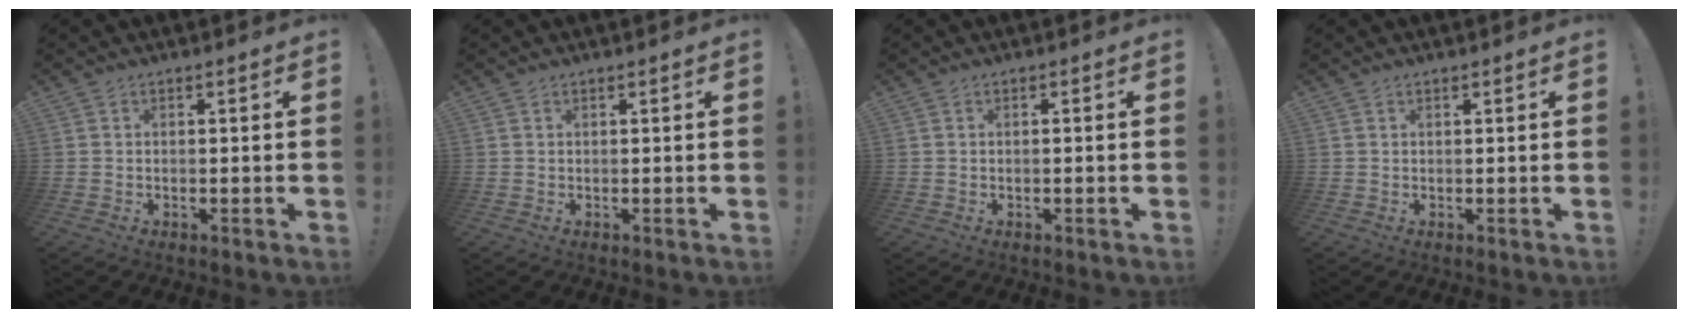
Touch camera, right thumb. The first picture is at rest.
{"total": 0.0}
{"total": 0.9, "force": [-0.5, -0.1, 0.7], "torque": [-0.013, 0.000, -0.009]}
{"total": 0.0}